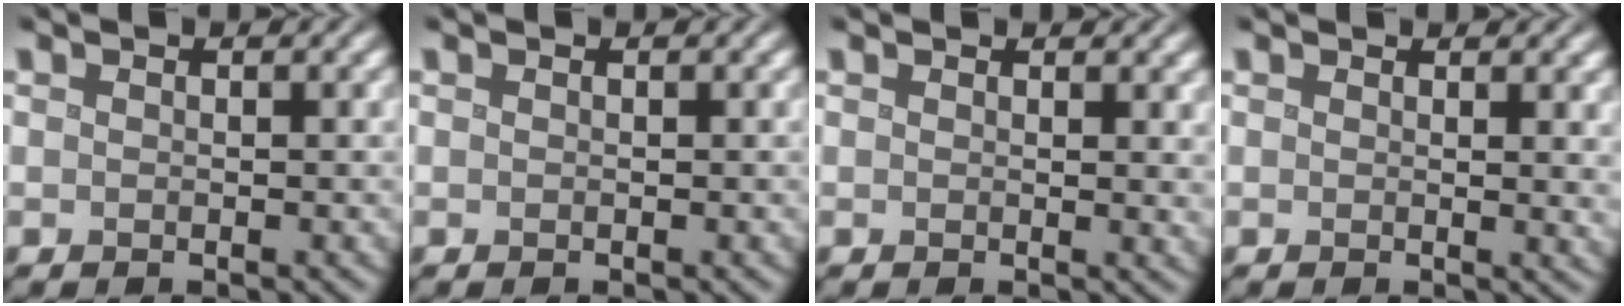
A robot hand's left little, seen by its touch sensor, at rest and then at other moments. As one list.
[{"total": 0.0}, {"total": 2.1, "force": [1.2, 0.7, 1.6], "torque": [-0.009, 0.000, 0.015]}, {"total": 3.1, "force": [1.4, 1.1, 2.5], "torque": [-0.015, 0.002, 0.015]}]